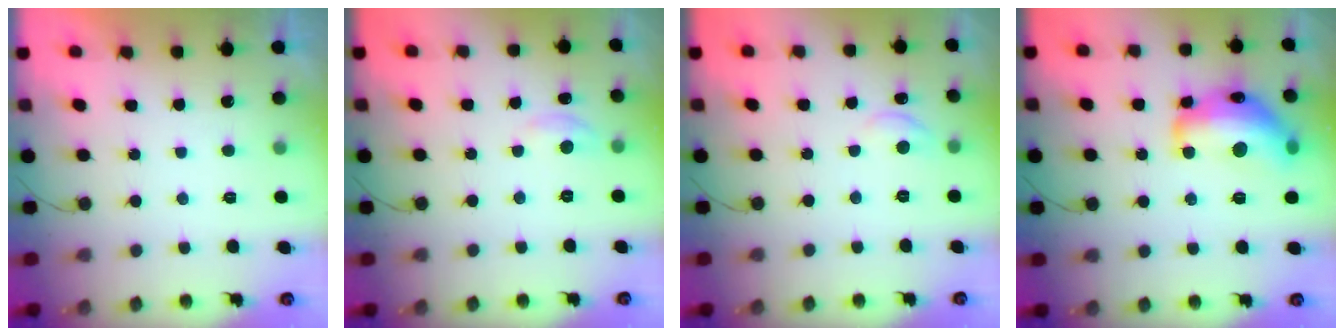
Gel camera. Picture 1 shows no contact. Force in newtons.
{"total": 2.9, "press": 2.9, "slide": 0.3}
{"total": 5.6, "press": 5.6, "slide": 0.3}
{"total": 20.0, "press": 20.0, "slide": 1.1}